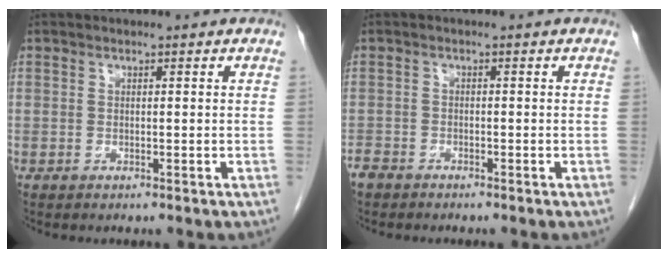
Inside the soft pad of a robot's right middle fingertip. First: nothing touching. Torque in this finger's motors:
{"motor_torque": [0.11, 0.13, 0.00, 0.01]}